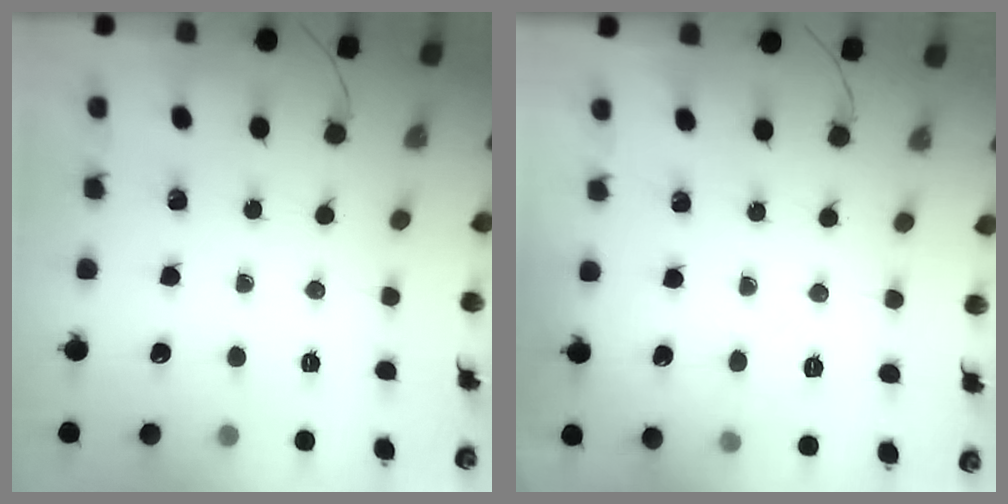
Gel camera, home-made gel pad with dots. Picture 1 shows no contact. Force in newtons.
{"total": 4.4, "press": 4.1, "slide": 1.6}